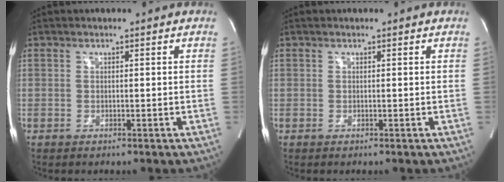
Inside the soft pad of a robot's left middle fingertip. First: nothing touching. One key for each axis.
{"total": 0.0}